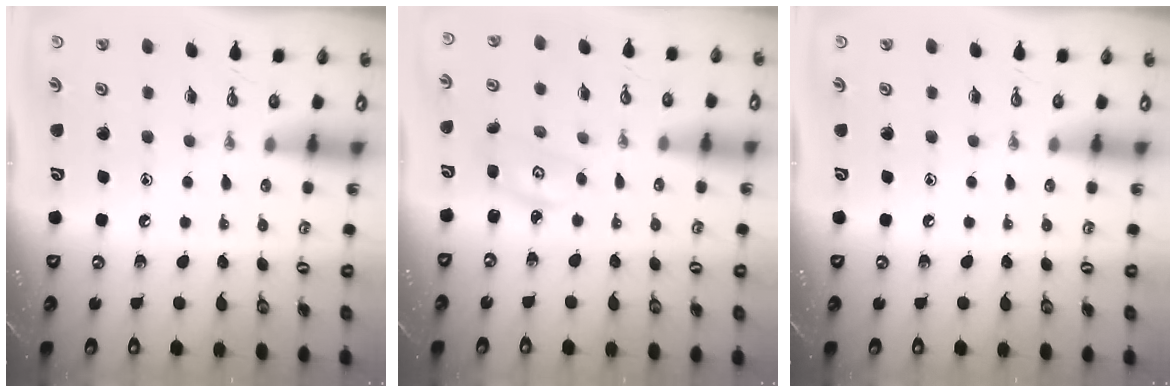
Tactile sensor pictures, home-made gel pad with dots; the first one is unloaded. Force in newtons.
{"total": 2.7, "press": 2.7, "slide": 0.4}
{"total": 0.0}